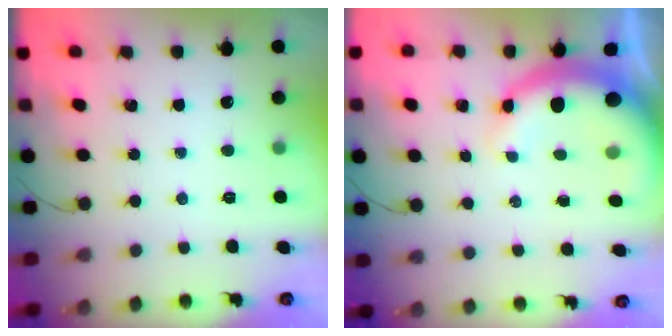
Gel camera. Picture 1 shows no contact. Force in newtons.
{"total": 8.8, "press": 8.6, "slide": 2.1}